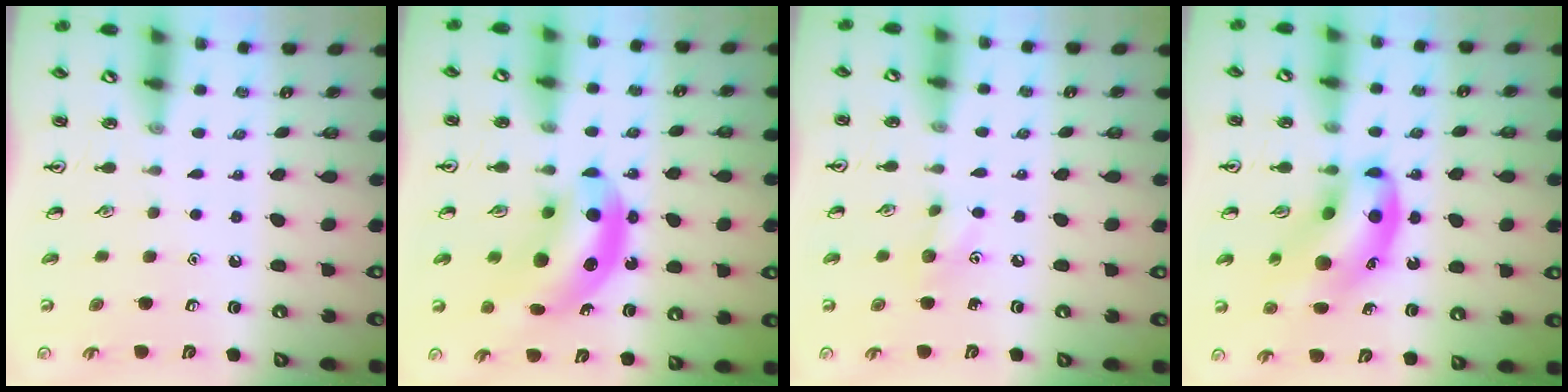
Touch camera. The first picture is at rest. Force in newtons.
{"total": 11.6, "press": 11.0, "slide": 3.5}
{"total": 6.1, "press": 5.8, "slide": 1.6}
{"total": 14.1, "press": 13.5, "slide": 4.0}